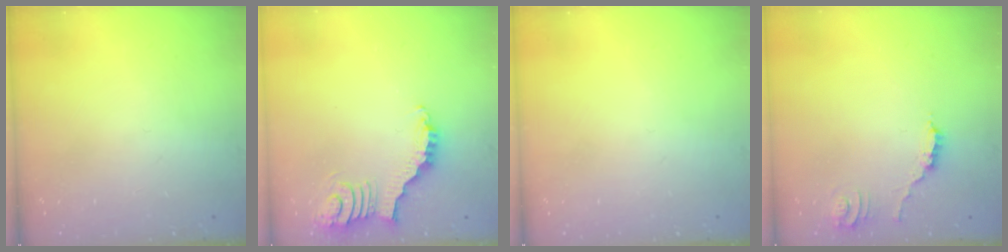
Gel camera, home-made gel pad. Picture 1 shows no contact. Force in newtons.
{"total": 3.7, "press": 3.6, "slide": 0.6}
{"total": 0.0}
{"total": 2.0, "press": 2.0, "slide": 0.4}